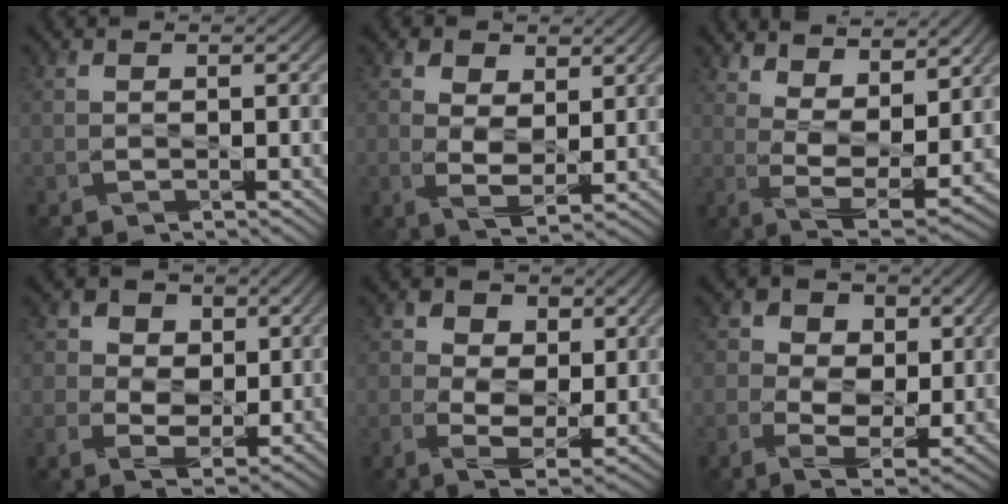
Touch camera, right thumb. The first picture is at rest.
{"total": 4.4, "force": [1.7, 2.5, 3.2], "torque": [-0.065, -0.008, 0.029]}
{"total": 10.1, "force": [6.1, 2.8, 7.5], "torque": [-0.138, -0.001, 0.100]}
{"total": 5.7, "force": [0.9, 4.7, 3.1], "torque": [-0.058, -0.002, 0.009]}
{"total": 5.9, "force": [1.0, 4.2, 4.1], "torque": [-0.080, -0.009, 0.013]}
{"total": 6.9, "force": [0.4, 5.2, 4.5], "torque": [-0.088, -0.006, 0.007]}